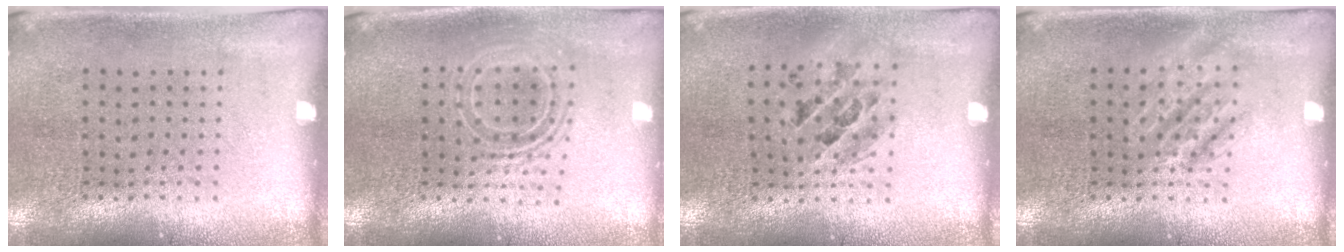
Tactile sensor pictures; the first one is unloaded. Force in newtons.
{"total": 1.7, "press": 1.3, "slide": 1.0}
{"total": 1.2, "press": 1.1, "slide": 0.4}
{"total": 2.1, "press": 2.1, "slide": 0.2}